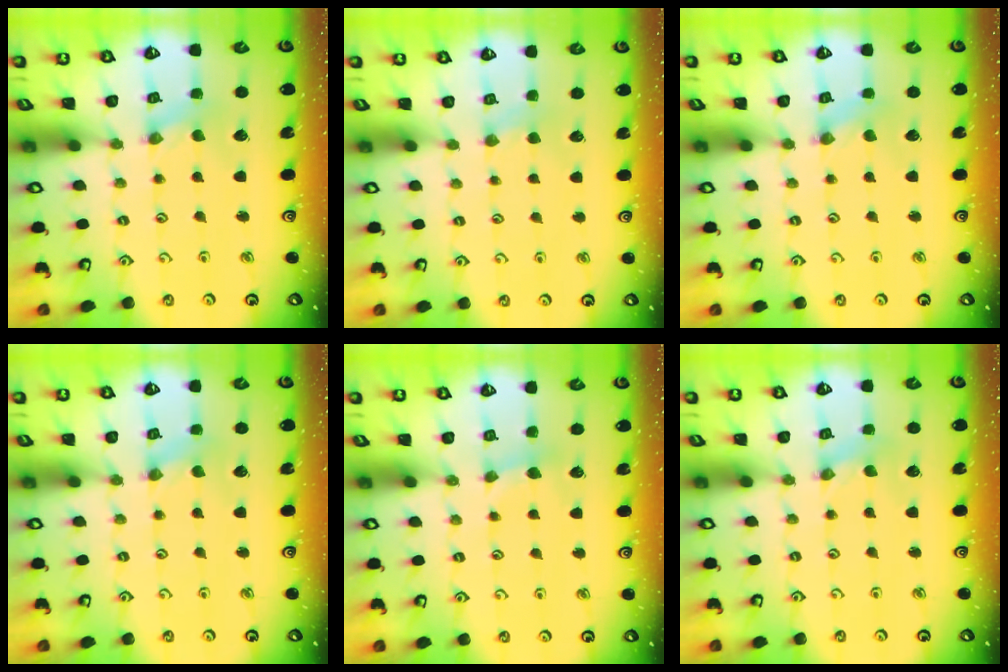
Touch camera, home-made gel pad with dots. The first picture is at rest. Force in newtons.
{"total": 1.8, "press": 1.8, "slide": 0.4}
{"total": 0.0}
{"total": 0.6, "press": 0.6, "slide": 0.1}
{"total": 2.1, "press": 2.0, "slide": 0.4}
{"total": 0.0}